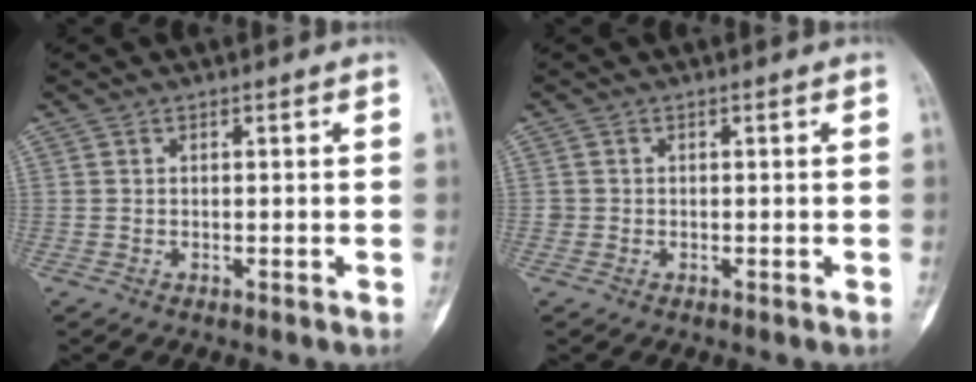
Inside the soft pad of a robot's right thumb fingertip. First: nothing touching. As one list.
[{"total": 0.6, "force": [-0.1, 0.6, 0.0], "torque": [0.003, 0.005, -0.001]}]